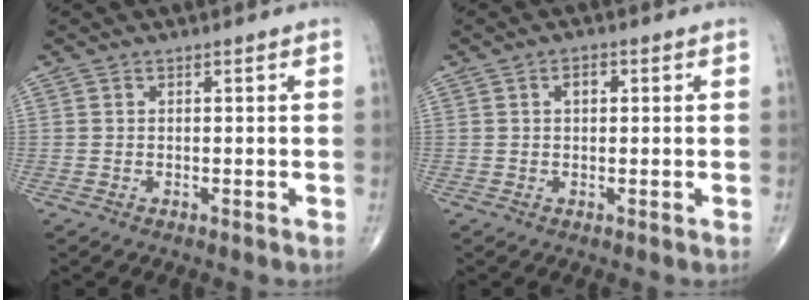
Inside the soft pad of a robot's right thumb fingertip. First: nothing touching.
{"total": 2.2, "force": [0.6, 1.3, 1.7], "torque": [-0.026, 0.006, 0.008]}